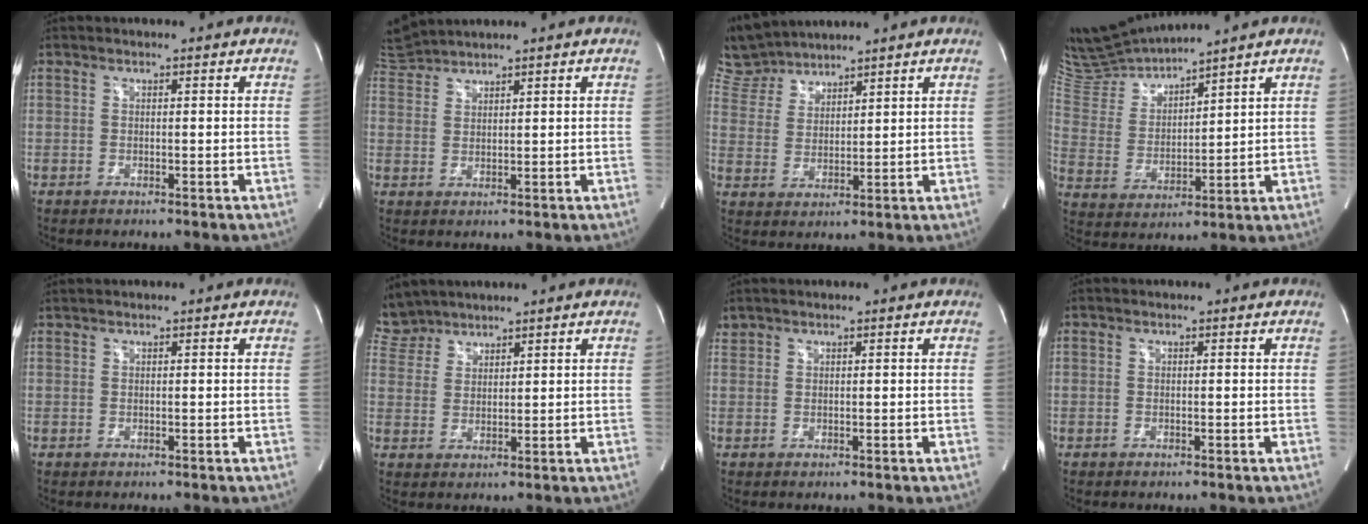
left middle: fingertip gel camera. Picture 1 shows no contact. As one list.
[{"total": 4.2, "force": [4.2, -0.5, -0.1], "torque": [-0.015, 0.017, 0.093]}, {"total": 7.4, "force": [7.3, 1.5, 0.2], "torque": [-0.019, 0.012, 0.157]}, {"total": 10.5, "force": [10.3, -0.8, 2.0], "torque": [-0.066, 0.006, 0.222]}, {"total": 0.7, "force": [0.6, -0.1, 0.1], "torque": [-0.010, 0.012, 0.020]}, {"total": 5.7, "force": [5.4, 2.0, -0.2], "torque": [-0.001, 0.013, 0.112]}, {"total": 0.9, "force": [0.9, 0.3, -0.1], "torque": [-0.005, 0.012, 0.022]}, {"total": 0.0}]